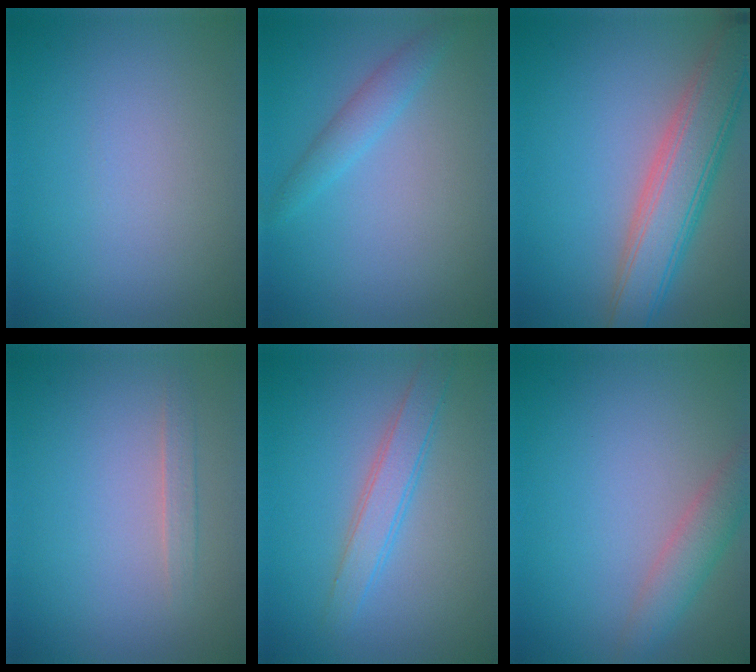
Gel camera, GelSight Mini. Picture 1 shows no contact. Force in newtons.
{"total": 1.9, "press": 1.9, "slide": 0.1}
{"total": 6.6, "press": 6.6, "slide": 0.4}
{"total": 1.1, "press": 1.1, "slide": 0.2}
{"total": 2.7, "press": 2.7, "slide": 0.1}
{"total": 2.9, "press": 2.9, "slide": 0.1}